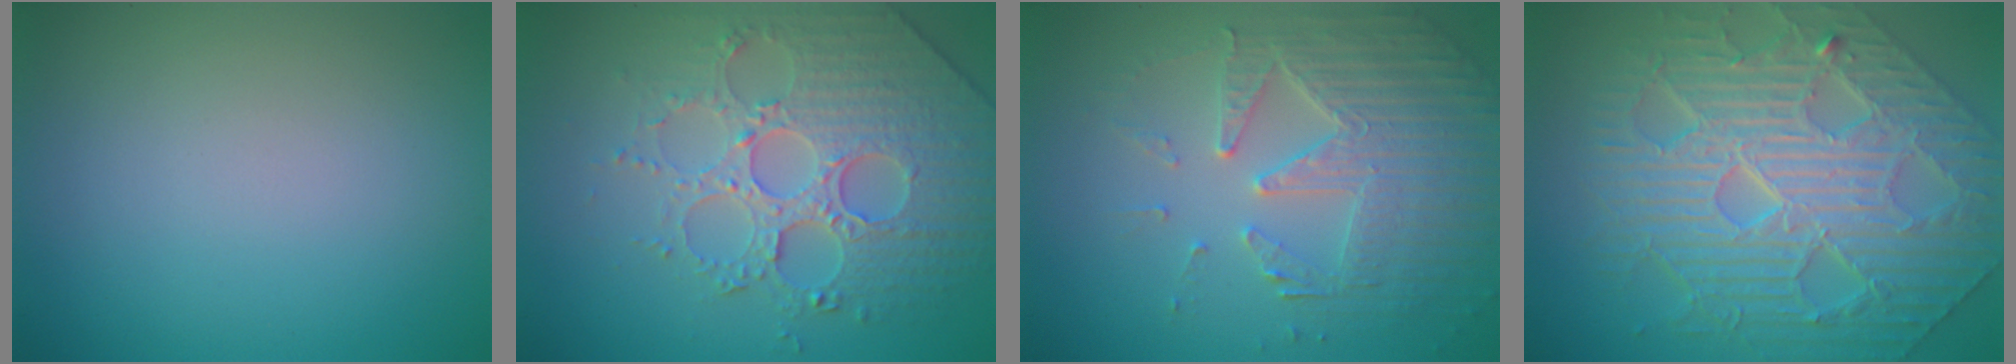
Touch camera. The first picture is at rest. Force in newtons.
{"total": 5.8, "press": 5.3, "slide": 2.4}
{"total": 5.0, "press": 4.4, "slide": 2.4}
{"total": 10.4, "press": 7.7, "slide": 6.9}